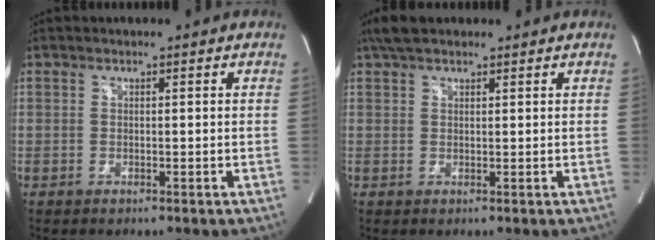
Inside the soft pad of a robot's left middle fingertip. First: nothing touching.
{"total": 4.0, "force": [3.1, 1.6, 1.8], "torque": [-0.041, 0.020, 0.059]}